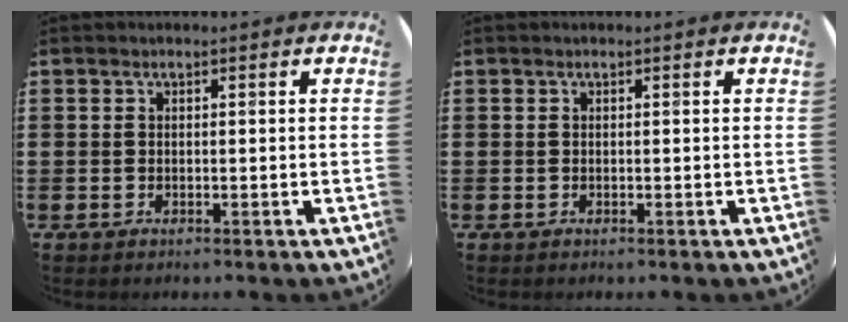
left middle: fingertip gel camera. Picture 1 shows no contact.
{"total": 0.0}